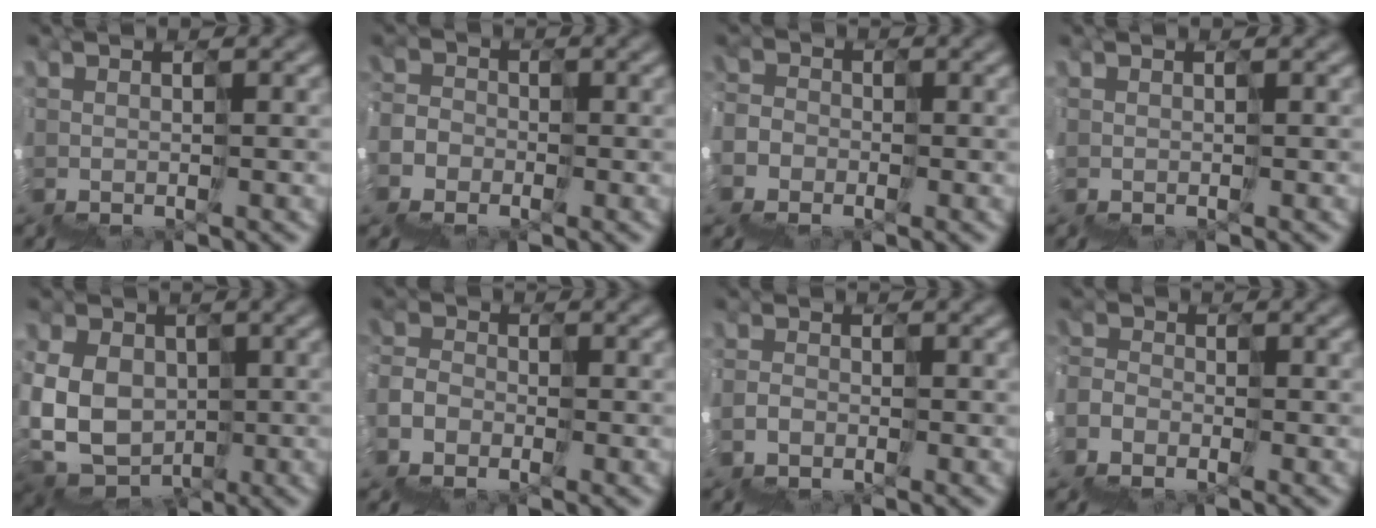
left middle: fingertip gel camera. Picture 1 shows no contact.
{"total": 6.3, "force": [-5.0, 3.7, -1.4], "torque": [0.030, -0.013, -0.079]}
{"total": 6.1, "force": [-4.6, 3.8, -1.1], "torque": [0.021, -0.015, -0.069]}
{"total": 0.0}
{"total": 4.9, "force": [-0.1, 4.5, 1.8], "torque": [-0.017, 0.013, 0.002]}
{"total": 4.7, "force": [-4.0, 1.4, -2.1], "torque": [0.052, 0.003, -0.071]}
{"total": 3.2, "force": [-2.7, 1.5, -0.5], "torque": [0.021, -0.002, -0.048]}
{"total": 5.3, "force": [-4.8, 1.6, -1.6], "torque": [0.038, -0.004, -0.074]}